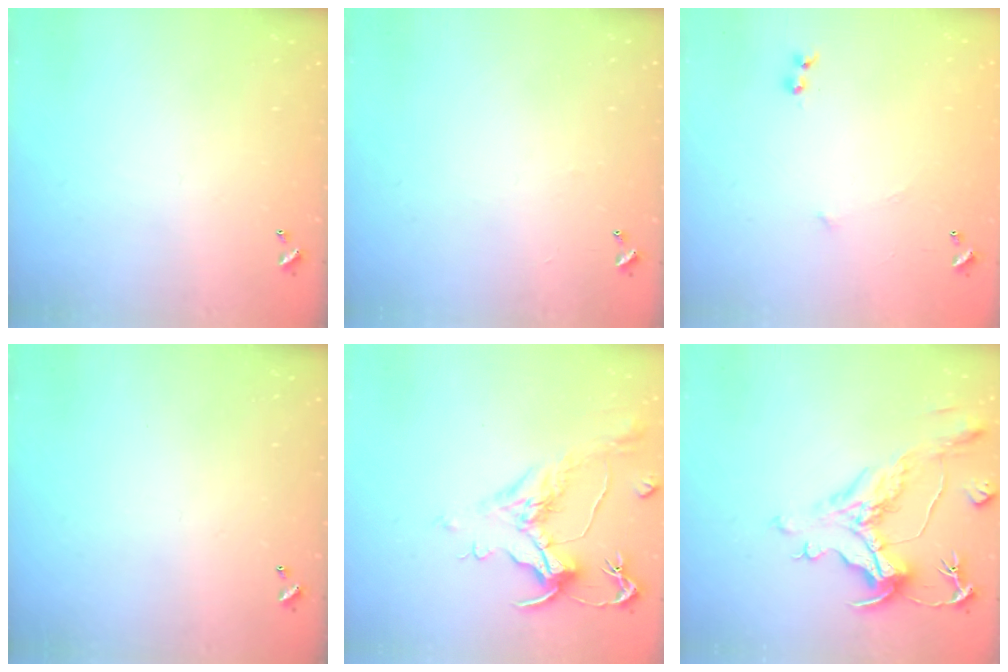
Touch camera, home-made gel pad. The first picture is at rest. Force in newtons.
{"total": 2.6, "press": 2.6, "slide": 0.4}
{"total": 6.1, "press": 6.0, "slide": 0.9}
{"total": 0.0}
{"total": 1.6, "press": 0.7, "slide": 1.4}
{"total": 1.9, "press": 0.8, "slide": 1.8}